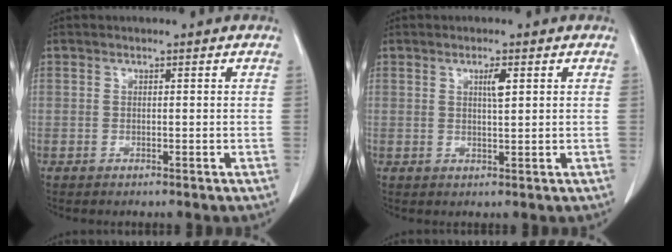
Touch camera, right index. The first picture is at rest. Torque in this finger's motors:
{"motor_torque": [0.15, 0.08, 0.04, 0.02]}